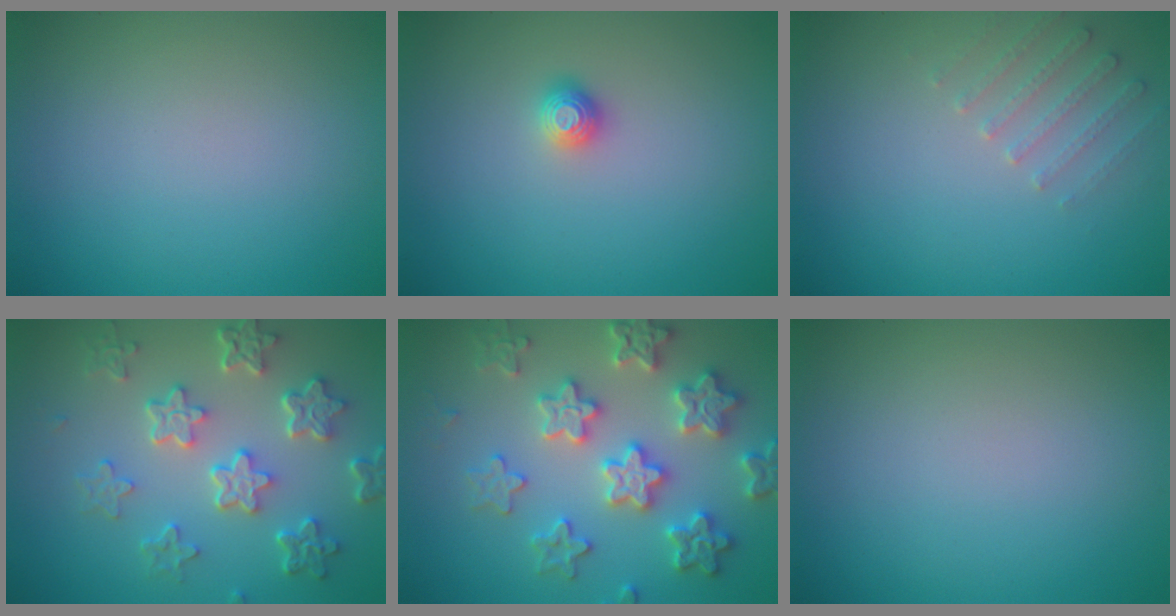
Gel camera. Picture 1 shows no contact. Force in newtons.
{"total": 1.1, "press": 1.0, "slide": 0.3}
{"total": 1.9, "press": 1.8, "slide": 0.6}
{"total": 5.9, "press": 4.4, "slide": 3.8}
{"total": 6.1, "press": 6.0, "slide": 1.3}
{"total": 0.0}